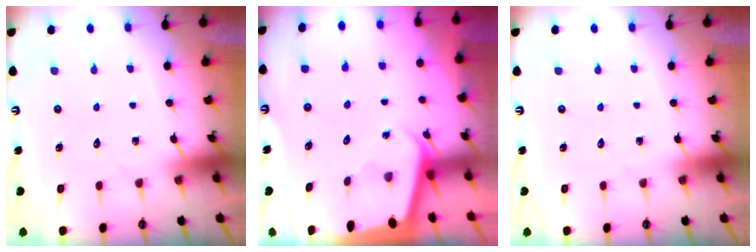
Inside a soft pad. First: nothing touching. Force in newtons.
{"total": 1.9, "press": 1.9, "slide": 0.0}
{"total": 0.0}